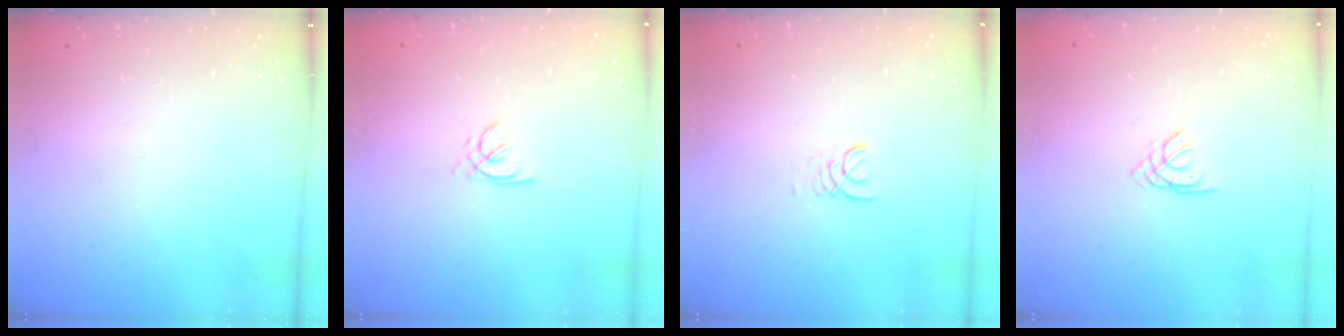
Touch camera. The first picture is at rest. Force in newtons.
{"total": 1.4, "press": 1.4, "slide": 0.2}
{"total": 1.4, "press": 1.4, "slide": 0.2}
{"total": 2.5, "press": 2.4, "slide": 0.5}